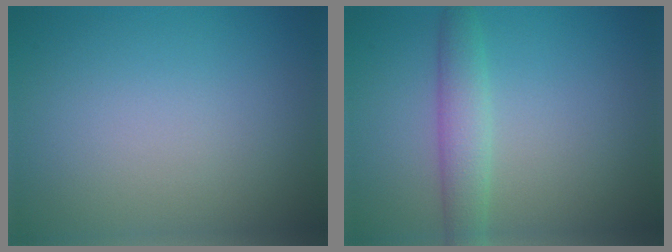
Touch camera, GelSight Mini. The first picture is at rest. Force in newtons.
{"total": 2.9, "press": 2.9, "slide": 0.0}